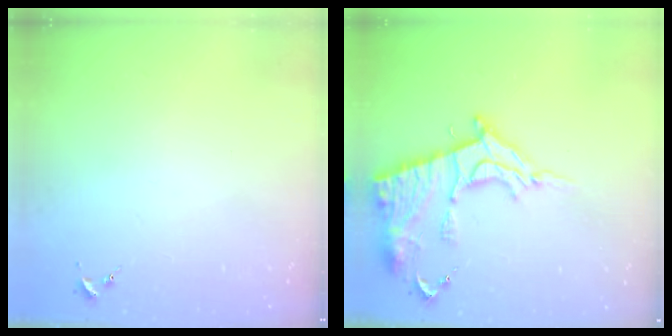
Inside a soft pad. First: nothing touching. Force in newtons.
{"total": 16.6, "press": 16.5, "slide": 1.5}